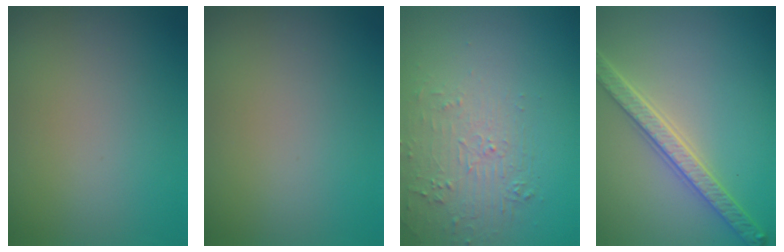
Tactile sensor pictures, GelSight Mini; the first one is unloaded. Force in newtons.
{"total": 0.0}
{"total": 2.1, "press": 0.9, "slide": 1.9}
{"total": 4.2, "press": 3.6, "slide": 2.2}